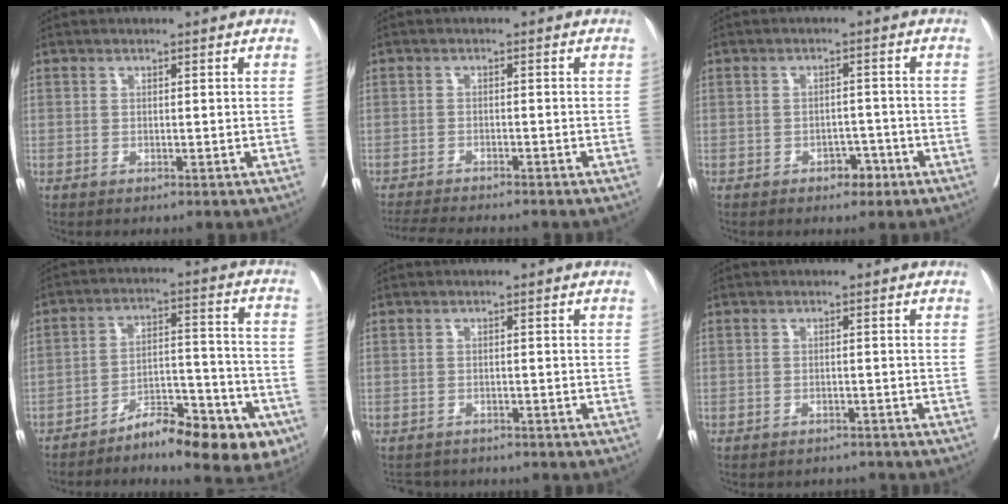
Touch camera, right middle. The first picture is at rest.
{"total": 9.0, "force": [-8.2, 0.9, 3.6], "torque": [-0.049, -0.014, -0.122]}
{"total": 2.8, "force": [-1.7, 1.7, 1.5], "torque": [-0.011, 0.007, -0.021]}
{"total": 14.6, "force": [-9.5, 4.4, 10.1], "torque": [-0.128, 0.041, -0.146]}
{"total": 4.3, "force": [-4.1, 1.4, 0.4], "torque": [-0.001, -0.002, -0.059]}
{"total": 4.7, "force": [-4.4, 1.4, 0.5], "torque": [-0.003, 0.000, -0.056]}